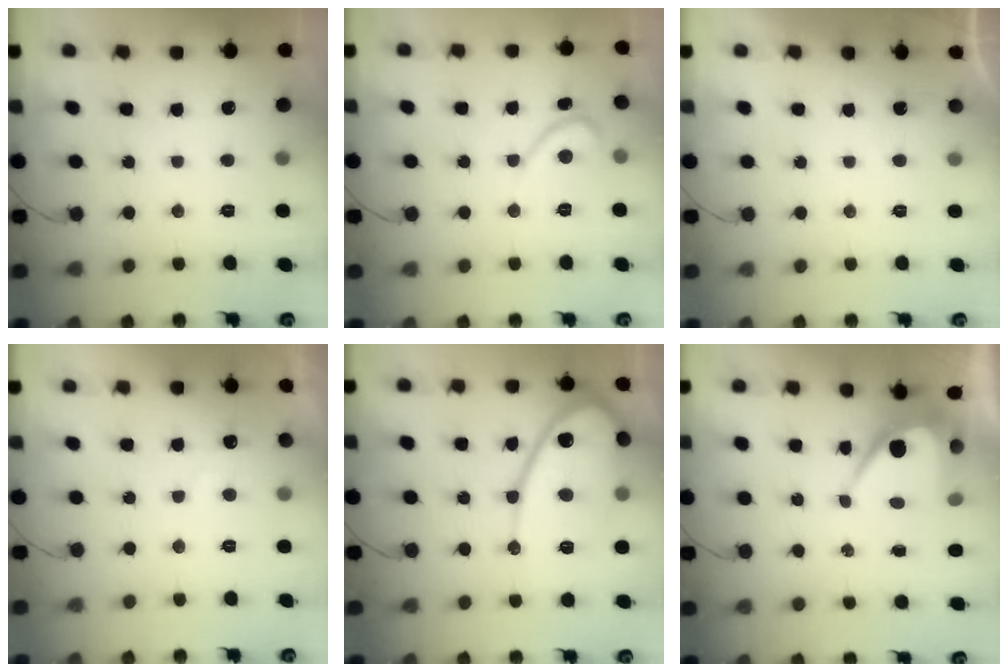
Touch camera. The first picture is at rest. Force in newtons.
{"total": 3.1, "press": 3.1, "slide": 0.3}
{"total": 1.0, "press": 0.9, "slide": 0.3}
{"total": 3.1, "press": 3.1, "slide": 0.2}
{"total": 14.7, "press": 14.6, "slide": 1.3}
{"total": 7.7, "press": 7.7, "slide": 0.1}